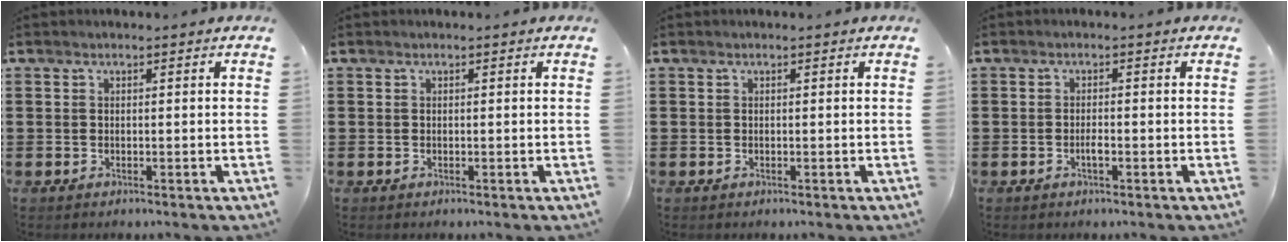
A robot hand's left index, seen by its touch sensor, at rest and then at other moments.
{"total": 0.0}
{"total": 0.0}
{"total": 1.5, "force": [-0.7, 0.4, 1.3], "torque": [-0.026, 0.001, -0.012]}